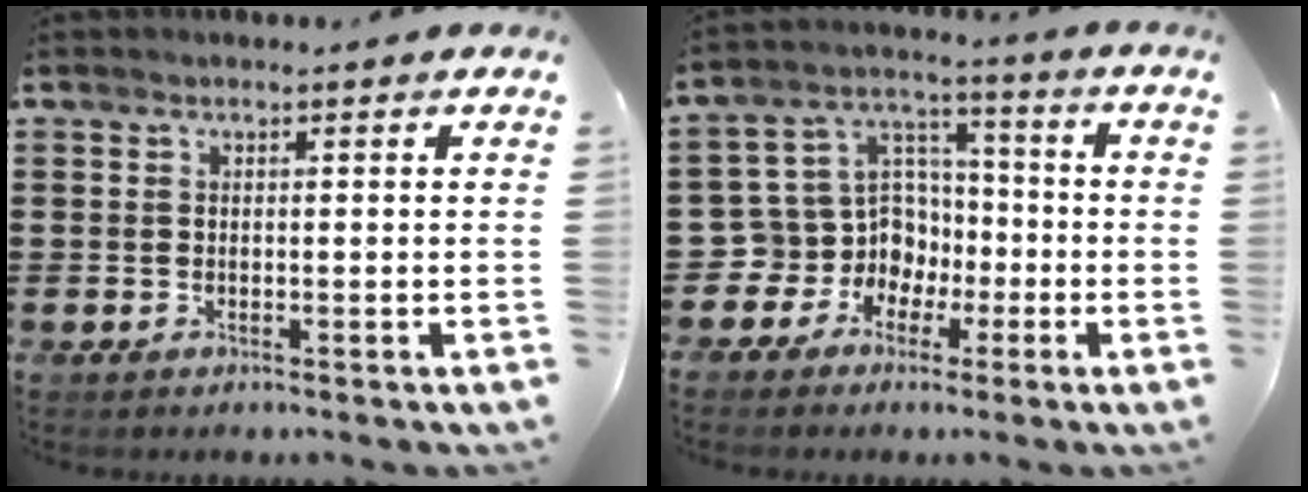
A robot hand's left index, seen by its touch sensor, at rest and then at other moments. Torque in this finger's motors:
{"motor_torque": [0.15, 0.38, 0.12, -0.01]}